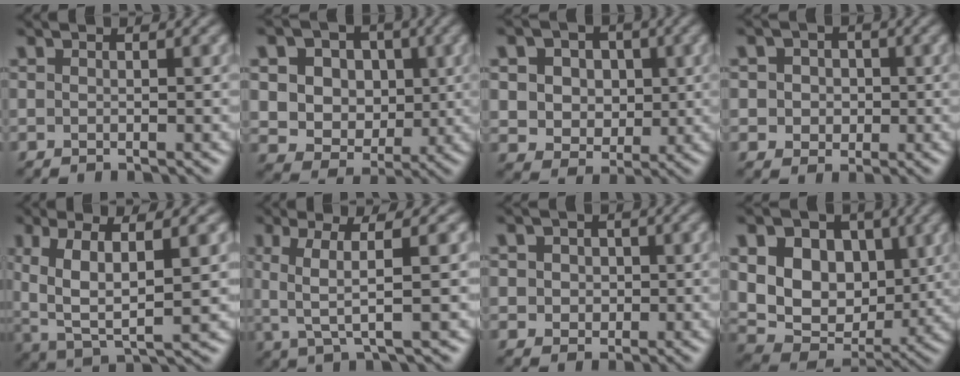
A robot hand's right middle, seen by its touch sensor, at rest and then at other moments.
{"total": 10.3, "force": [2.7, 8.6, 5.0], "torque": [-0.112, 0.020, 0.048]}
{"total": 7.1, "force": [1.9, 5.8, 3.6], "torque": [-0.070, 0.019, 0.024]}
{"total": 3.3, "force": [0.3, 3.0, 1.4], "torque": [-0.010, 0.012, -0.005]}
{"total": 7.0, "force": [1.5, 2.2, 6.5], "torque": [-0.133, -0.001, 0.028]}
{"total": 4.6, "force": [0.7, 0.8, 4.4], "torque": [-0.088, 0.007, 0.014]}
{"total": 2.8, "force": [0.4, 2.5, 1.4], "torque": [-0.014, 0.012, -0.003]}
{"total": 13.1, "force": [3.1, 9.5, 8.4], "torque": [-0.153, 0.026, 0.047]}